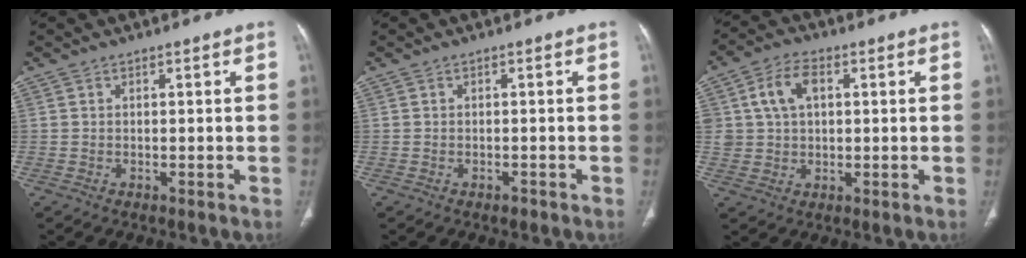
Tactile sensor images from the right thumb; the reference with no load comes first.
{"total": 1.0, "force": [-0.6, 0.6, 0.4], "torque": [-0.005, 0.002, -0.009]}
{"total": 7.7, "force": [2.0, 5.3, 5.3], "torque": [-0.088, 0.007, 0.036]}